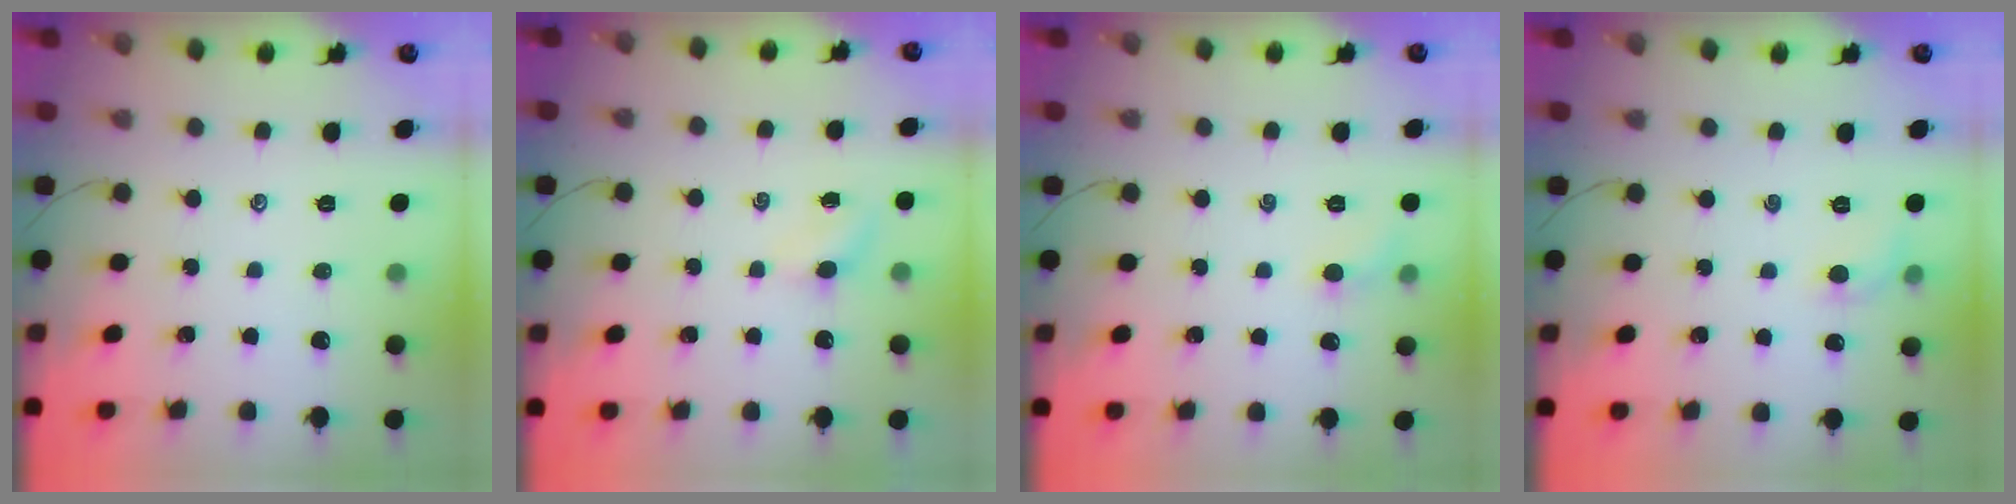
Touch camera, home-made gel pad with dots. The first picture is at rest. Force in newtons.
{"total": 3.6, "press": 3.4, "slide": 1.1}
{"total": 5.1, "press": 4.8, "slide": 1.6}
{"total": 5.0, "press": 4.8, "slide": 1.6}